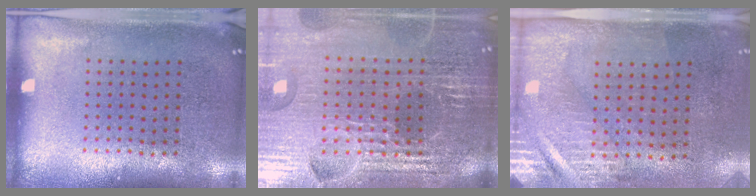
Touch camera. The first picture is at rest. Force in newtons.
{"total": 5.4, "press": 5.0, "slide": 2.2}
{"total": 2.9, "press": 2.5, "slide": 1.5}